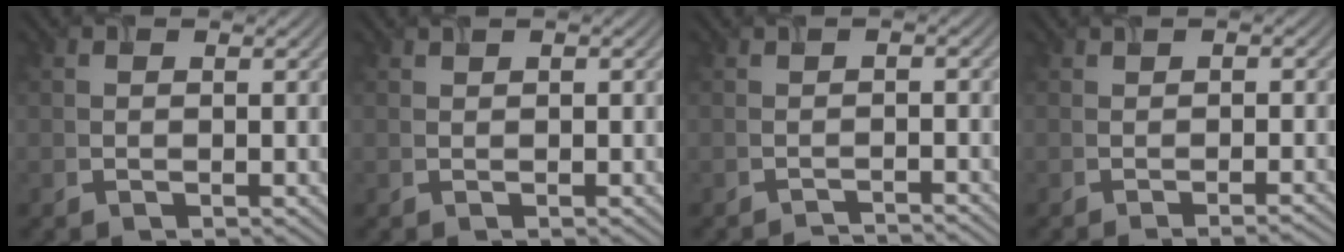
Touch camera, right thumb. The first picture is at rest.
{"total": 0.6, "force": [0.5, -0.1, 0.3], "torque": [-0.007, 0.003, 0.008]}
{"total": 1.5, "force": [-1.4, 0.0, 0.5], "torque": [-0.008, 0.000, -0.029]}
{"total": 2.0, "force": [-0.9, 0.2, 1.8], "torque": [-0.021, 0.001, -0.015]}